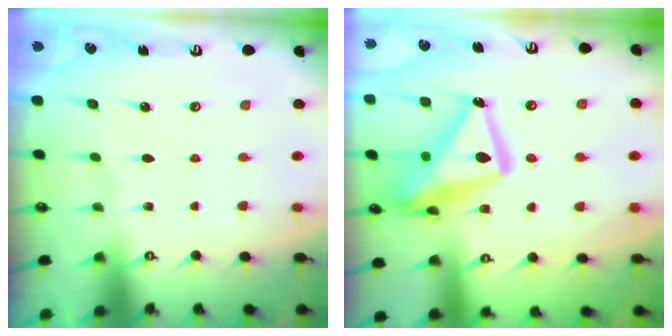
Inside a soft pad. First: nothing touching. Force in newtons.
{"total": 16.1, "press": 16.0, "slide": 1.5}